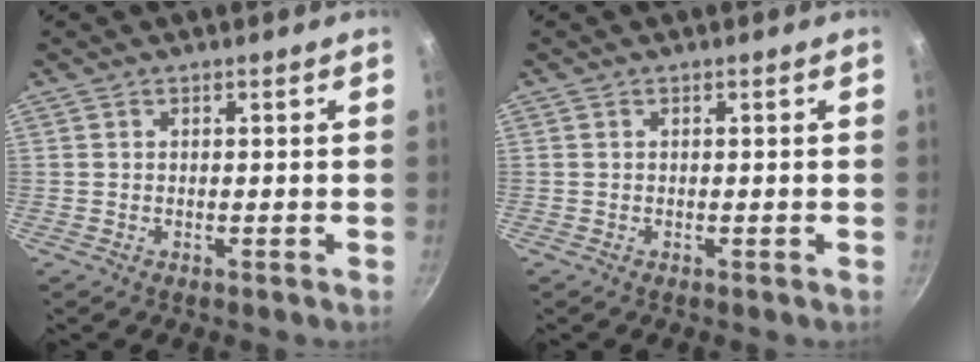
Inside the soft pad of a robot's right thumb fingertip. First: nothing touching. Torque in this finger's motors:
{"motor_torque": [-0.45, -0.19, -0.16, 0.33, 0.04]}